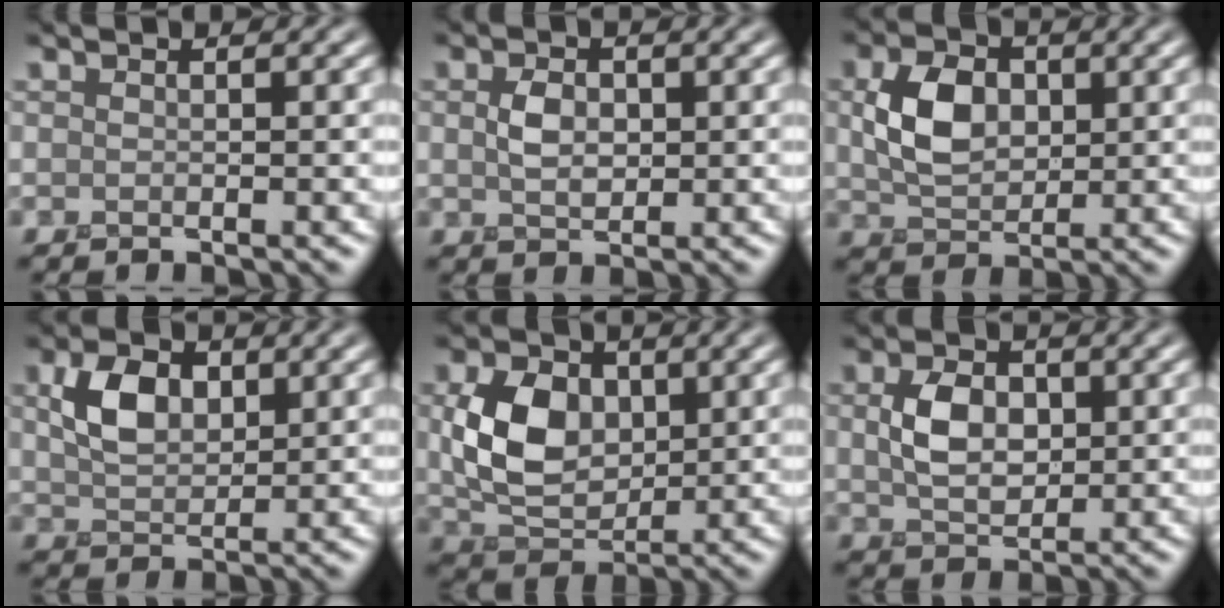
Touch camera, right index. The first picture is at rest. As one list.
[{"total": 2.1, "force": [-0.1, 1.5, 1.4], "torque": [-0.032, -0.006, -0.003]}, {"total": 4.7, "force": [0.2, 3.3, 3.3], "torque": [-0.071, -0.003, 0.000]}, {"total": 3.9, "force": [0.8, 2.6, 2.8], "torque": [-0.059, 0.001, 0.012]}, {"total": 6.3, "force": [0.3, 4.5, 4.4], "torque": [-0.088, -0.006, 0.006]}, {"total": 3.7, "force": [0.1, 2.6, 2.6], "torque": [-0.055, -0.005, -0.001]}]